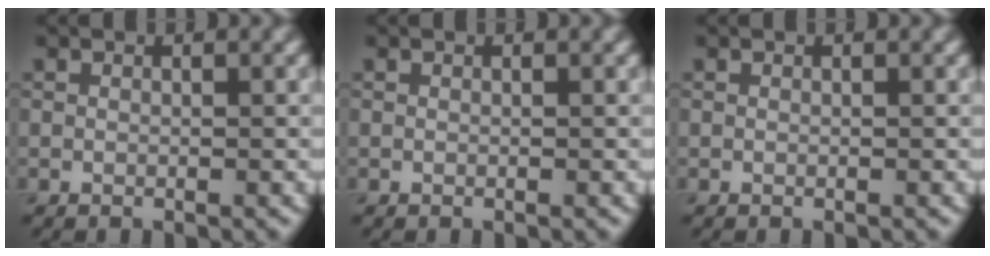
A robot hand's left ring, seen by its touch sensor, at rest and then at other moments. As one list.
[{"total": 0.0}, {"total": 0.0}]